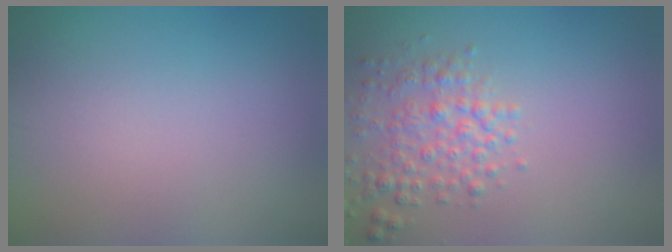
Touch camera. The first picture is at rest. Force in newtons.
{"total": 3.0, "press": 3.0, "slide": 0.2}